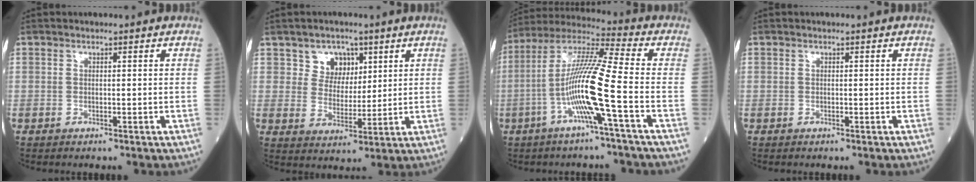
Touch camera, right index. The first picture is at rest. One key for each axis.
{"total": 5.4, "fx": 2.9, "fy": 4.3, "fz": 1.6, "tx": -0.023, "ty": 0.007, "tz": 0.054}
{"total": 13.3, "fx": -3.9, "fy": -1.1, "fz": 12.7, "tx": -0.251, "ty": 0.006, "tz": -0.084}
{"total": 0.0}